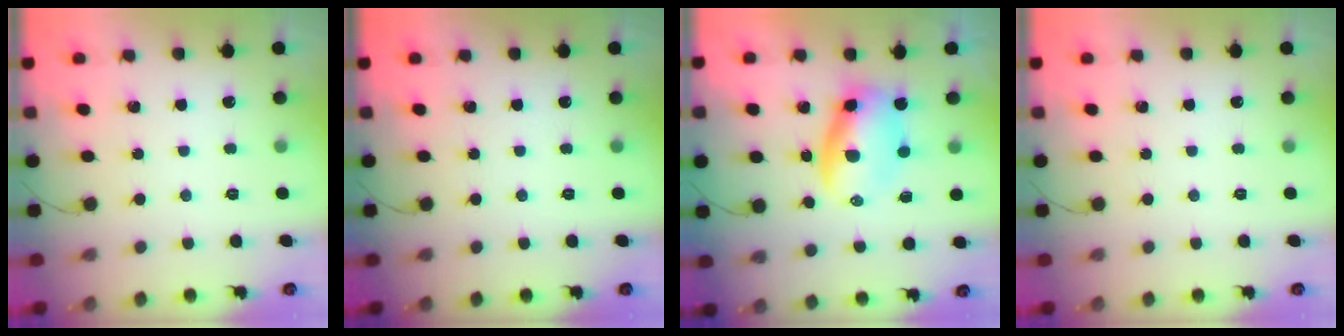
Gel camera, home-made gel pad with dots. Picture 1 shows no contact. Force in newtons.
{"total": 0.0}
{"total": 7.1, "press": 6.8, "slide": 2.0}
{"total": 0.0}